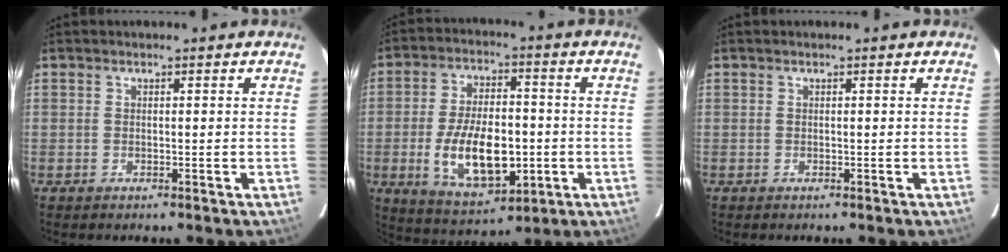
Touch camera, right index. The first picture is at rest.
{"total": 15.3, "force": [-3.1, 7.7, 12.9], "torque": [-0.248, -0.007, -0.035]}
{"total": 0.0}